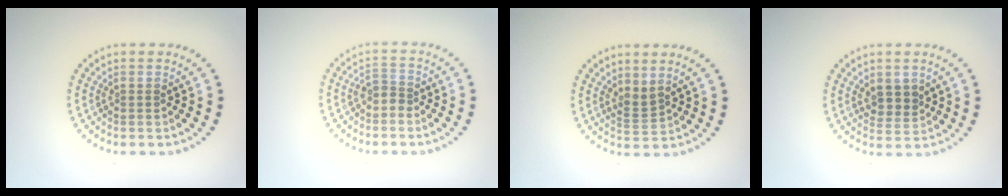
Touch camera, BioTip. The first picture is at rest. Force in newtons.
{"total": 1.6, "press": 1.2, "slide": 1.0}
{"total": 1.6, "press": 1.1, "slide": 1.2}
{"total": 2.2, "press": 1.9, "slide": 1.0}